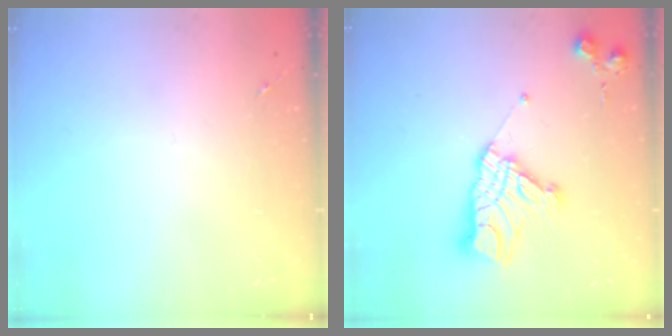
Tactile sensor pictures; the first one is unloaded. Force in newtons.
{"total": 15.8, "press": 15.8, "slide": 1.3}